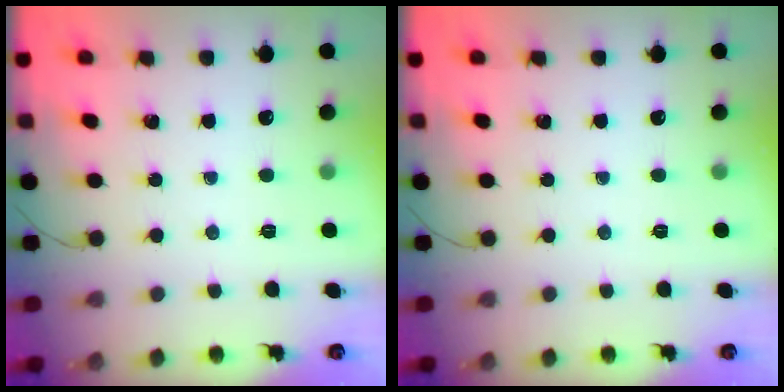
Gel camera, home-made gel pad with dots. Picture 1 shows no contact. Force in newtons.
{"total": 0.0}